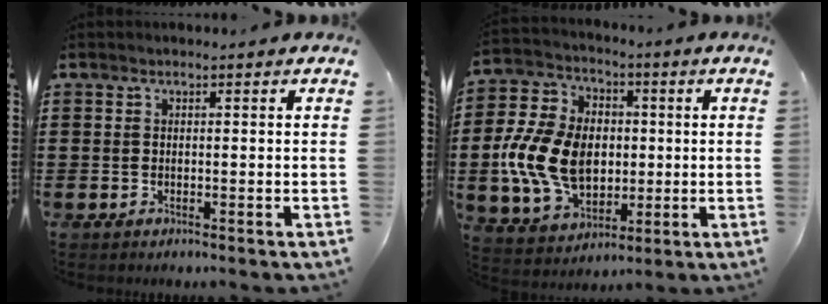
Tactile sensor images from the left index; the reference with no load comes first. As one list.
[{"total": 12.8, "force": [-1.1, 9.5, 8.5], "torque": [-0.206, 0.020, -0.016]}]